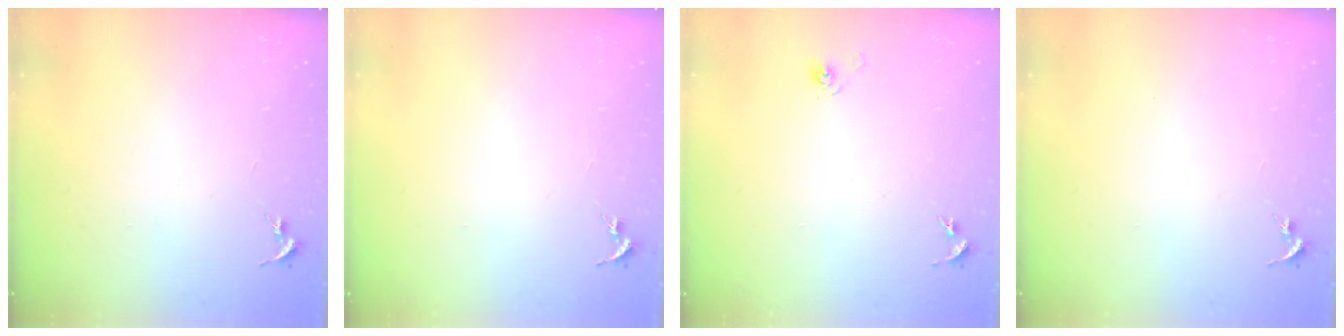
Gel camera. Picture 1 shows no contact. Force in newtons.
{"total": 0.0}
{"total": 2.9, "press": 2.6, "slide": 1.4}
{"total": 0.0}